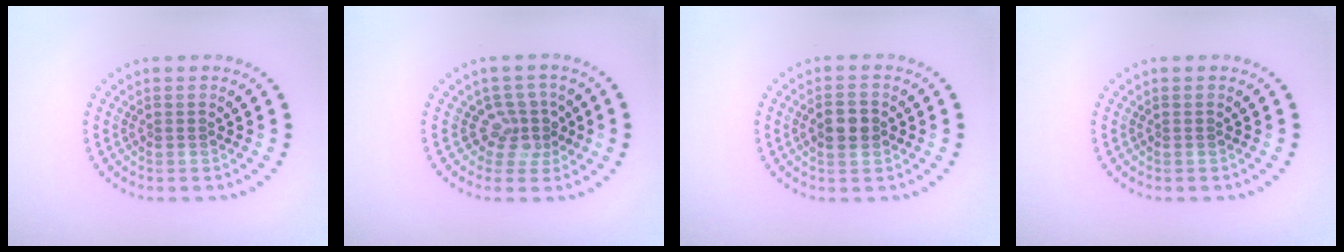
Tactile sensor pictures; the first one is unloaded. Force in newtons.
{"total": 2.7, "press": 2.0, "slide": 1.8}
{"total": 2.4, "press": 2.4, "slide": 0.2}
{"total": 0.0}